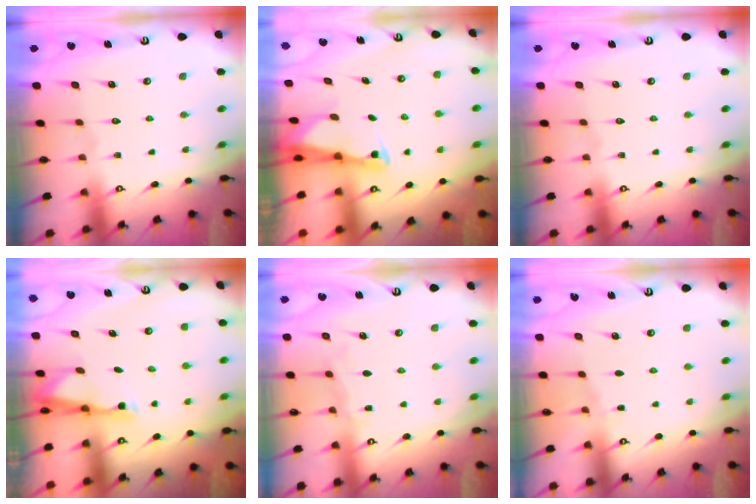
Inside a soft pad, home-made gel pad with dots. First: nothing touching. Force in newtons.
{"total": 2.6, "press": 2.6, "slide": 0.2}
{"total": 0.0}
{"total": 3.0, "press": 2.9, "slide": 0.5}
{"total": 5.2, "press": 5.1, "slide": 1.0}
{"total": 2.7, "press": 2.7, "slide": 0.4}